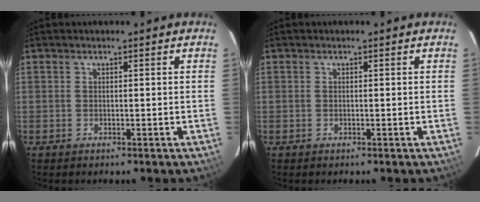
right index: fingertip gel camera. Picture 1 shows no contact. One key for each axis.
{"total": 0.0}